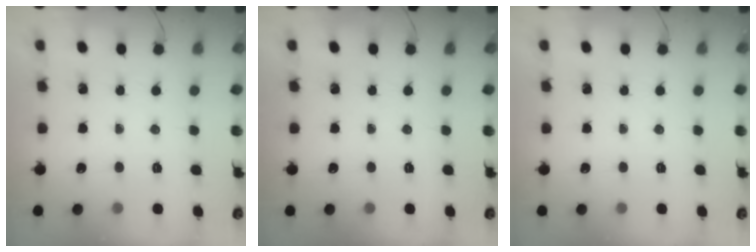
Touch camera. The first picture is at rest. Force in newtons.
{"total": 0.0}
{"total": 0.0}